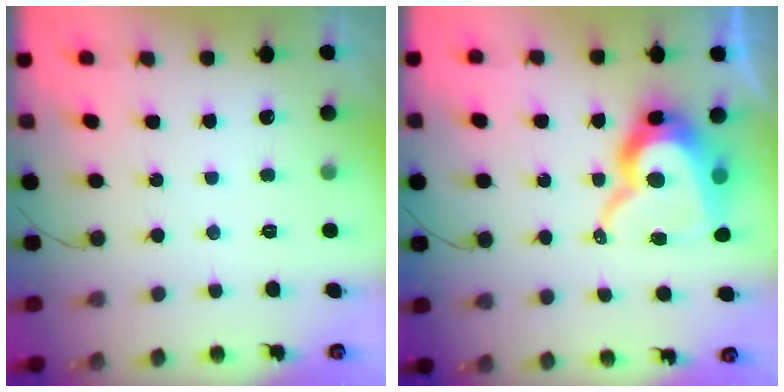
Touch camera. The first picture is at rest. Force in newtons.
{"total": 15.7, "press": 15.7, "slide": 1.3}